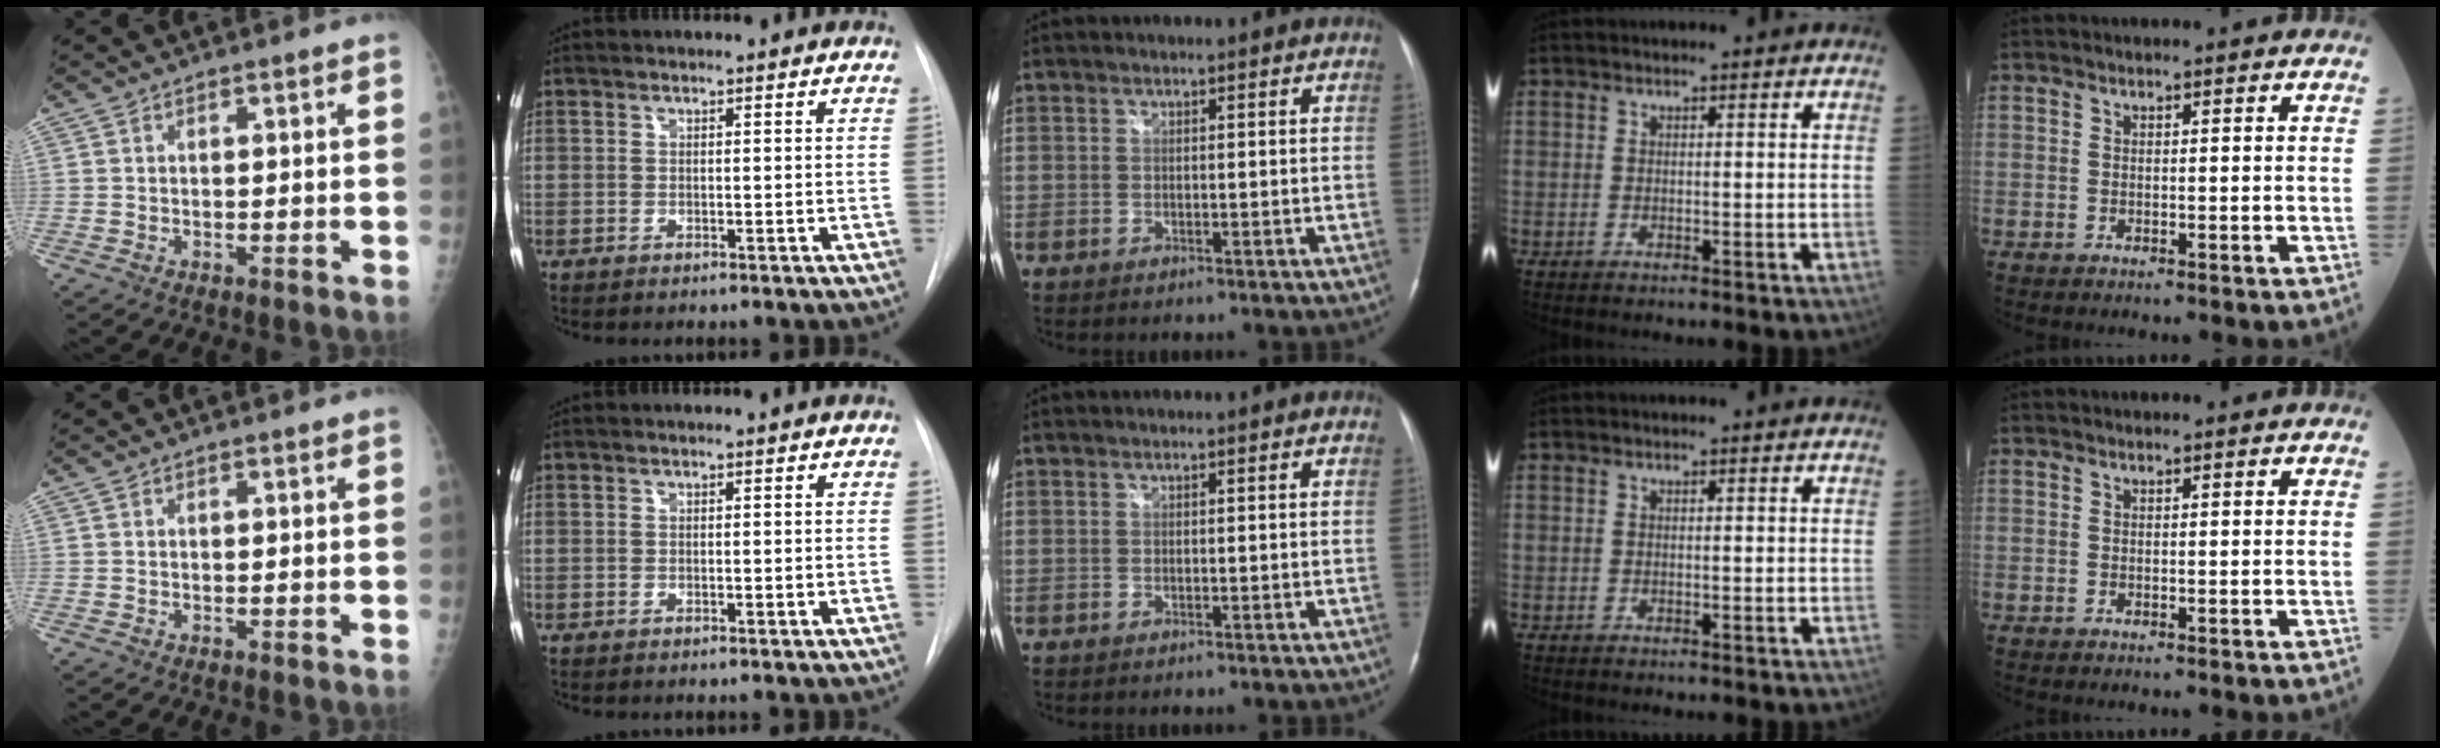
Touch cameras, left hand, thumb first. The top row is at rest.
{}